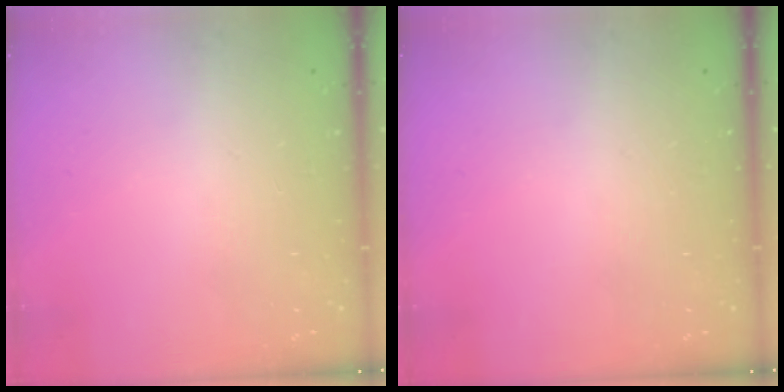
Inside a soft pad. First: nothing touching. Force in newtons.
{"total": 0.0}